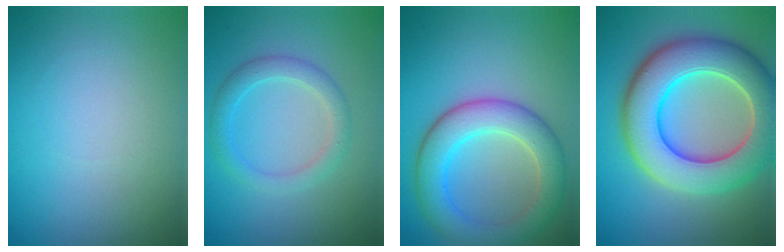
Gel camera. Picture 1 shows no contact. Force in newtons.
{"total": 2.5, "press": 2.5, "slide": 0.1}
{"total": 6.2, "press": 6.2, "slide": 0.2}
{"total": 10.7, "press": 10.7, "slide": 0.8}